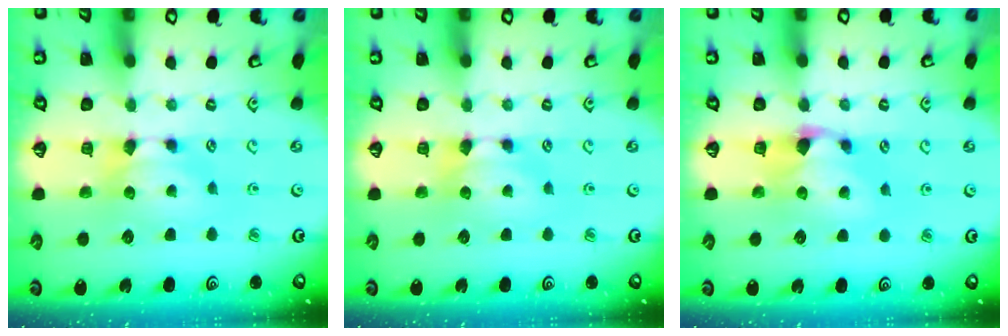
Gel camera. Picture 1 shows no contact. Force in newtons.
{"total": 0.0}
{"total": 0.9, "press": 0.5, "slide": 0.8}